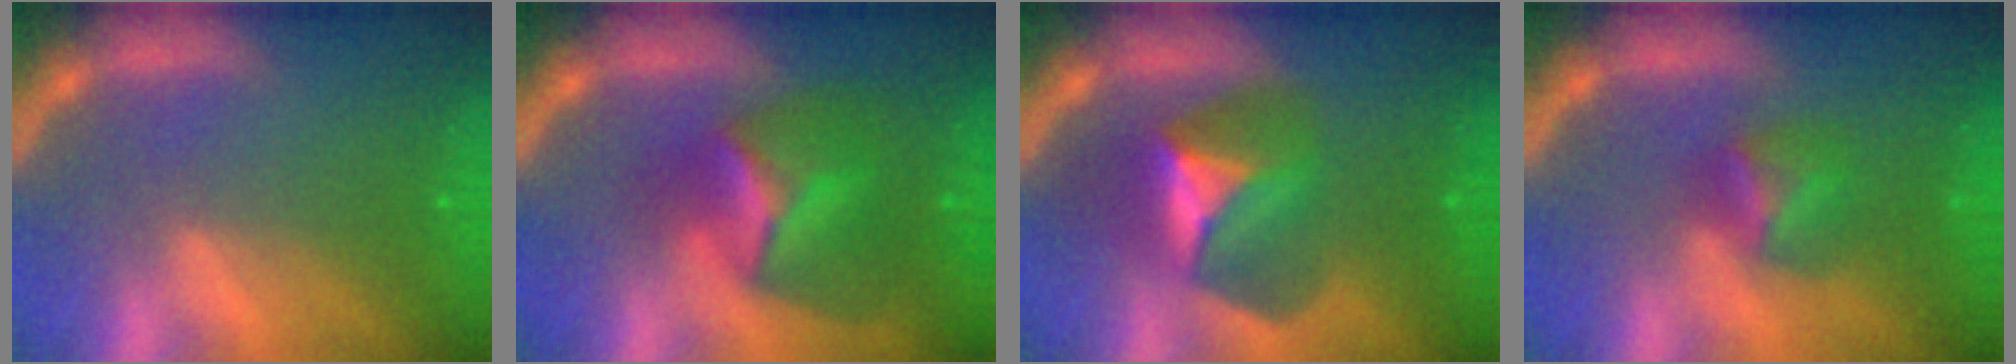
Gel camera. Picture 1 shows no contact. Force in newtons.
{"total": 6.4}
{"total": 6.4}
{"total": 2.9}